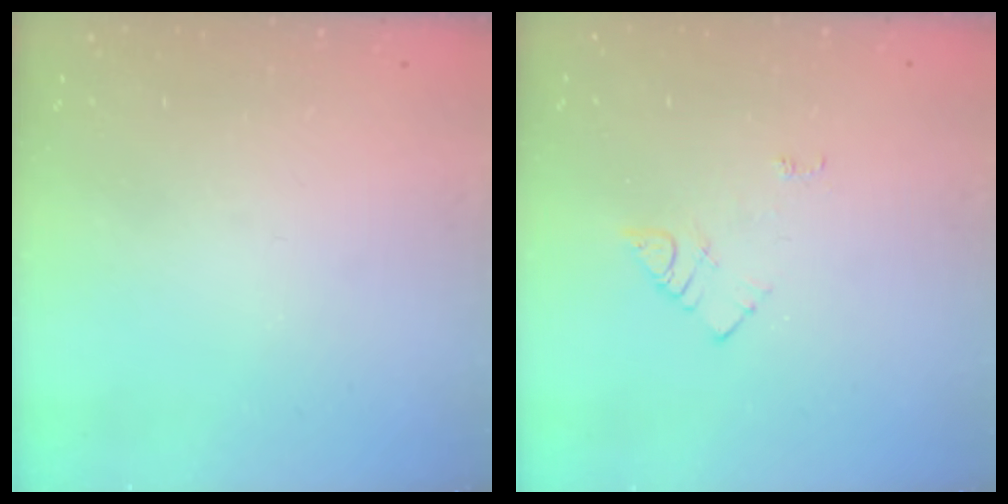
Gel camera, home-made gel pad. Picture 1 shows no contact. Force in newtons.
{"total": 5.4, "press": 5.4, "slide": 0.8}